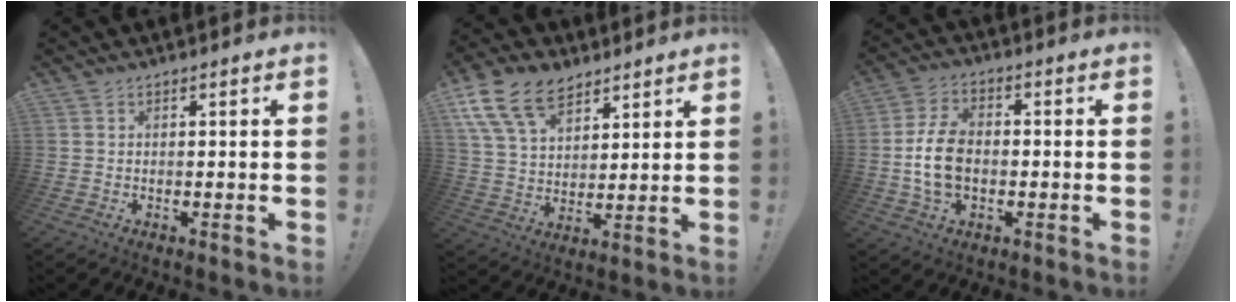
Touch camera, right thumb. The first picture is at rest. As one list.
[{"total": 15.5, "force": [9.3, 9.5, 8.0], "torque": [-0.149, -0.040, 0.175]}, {"total": 11.6, "force": [-1.7, 7.9, 8.3], "torque": [-0.161, 0.006, -0.029]}]